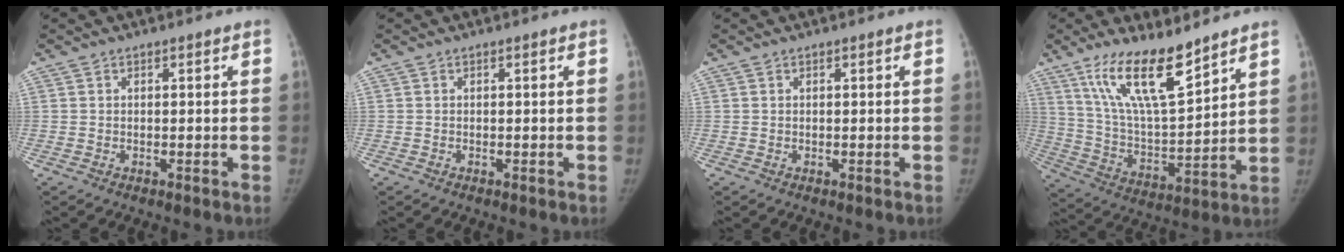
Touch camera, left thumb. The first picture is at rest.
{"total": 0.0}
{"total": 0.0}
{"total": 16.5, "force": [11.3, 4.4, 11.2], "torque": [-0.180, -0.065, 0.222]}